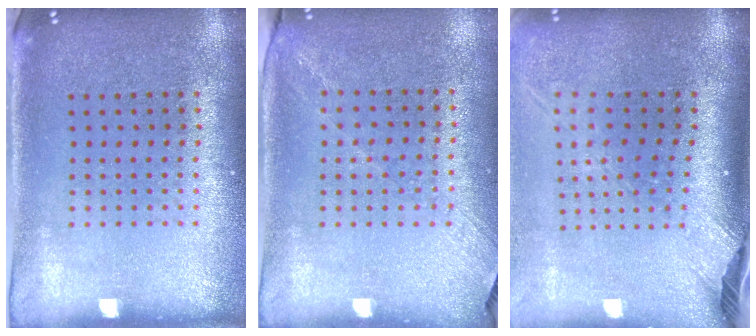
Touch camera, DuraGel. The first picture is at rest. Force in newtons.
{"total": 1.3, "press": 1.0, "slide": 0.9}
{"total": 2.6, "press": 1.8, "slide": 1.8}